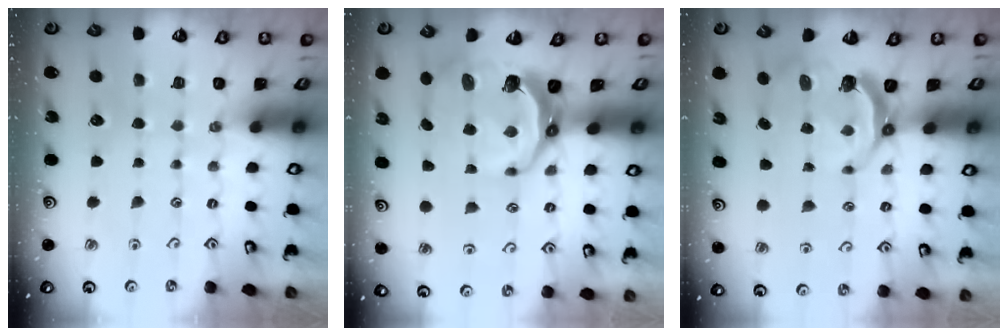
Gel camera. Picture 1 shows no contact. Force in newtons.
{"total": 10.8, "press": 9.5, "slide": 5.2}
{"total": 5.5, "press": 4.1, "slide": 3.7}